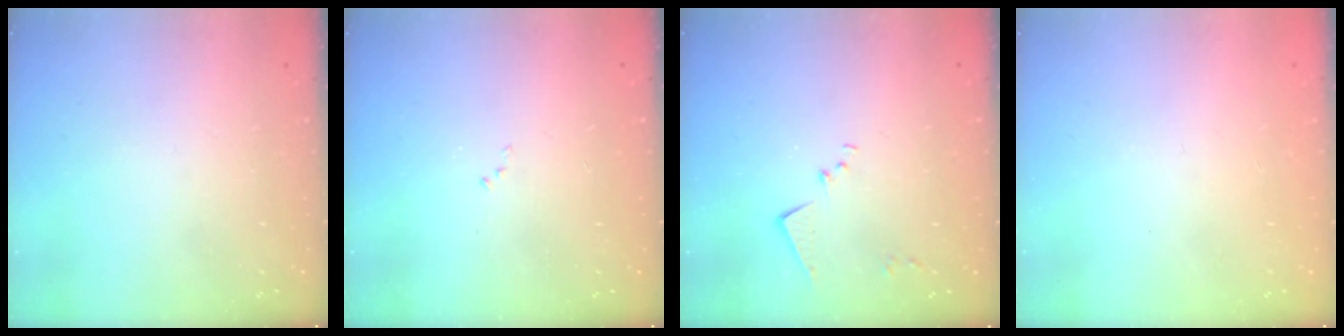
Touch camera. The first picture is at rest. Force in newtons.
{"total": 5.8, "press": 5.8, "slide": 0.8}
{"total": 6.8, "press": 6.8, "slide": 0.6}
{"total": 1.5, "press": 1.3, "slide": 0.9}